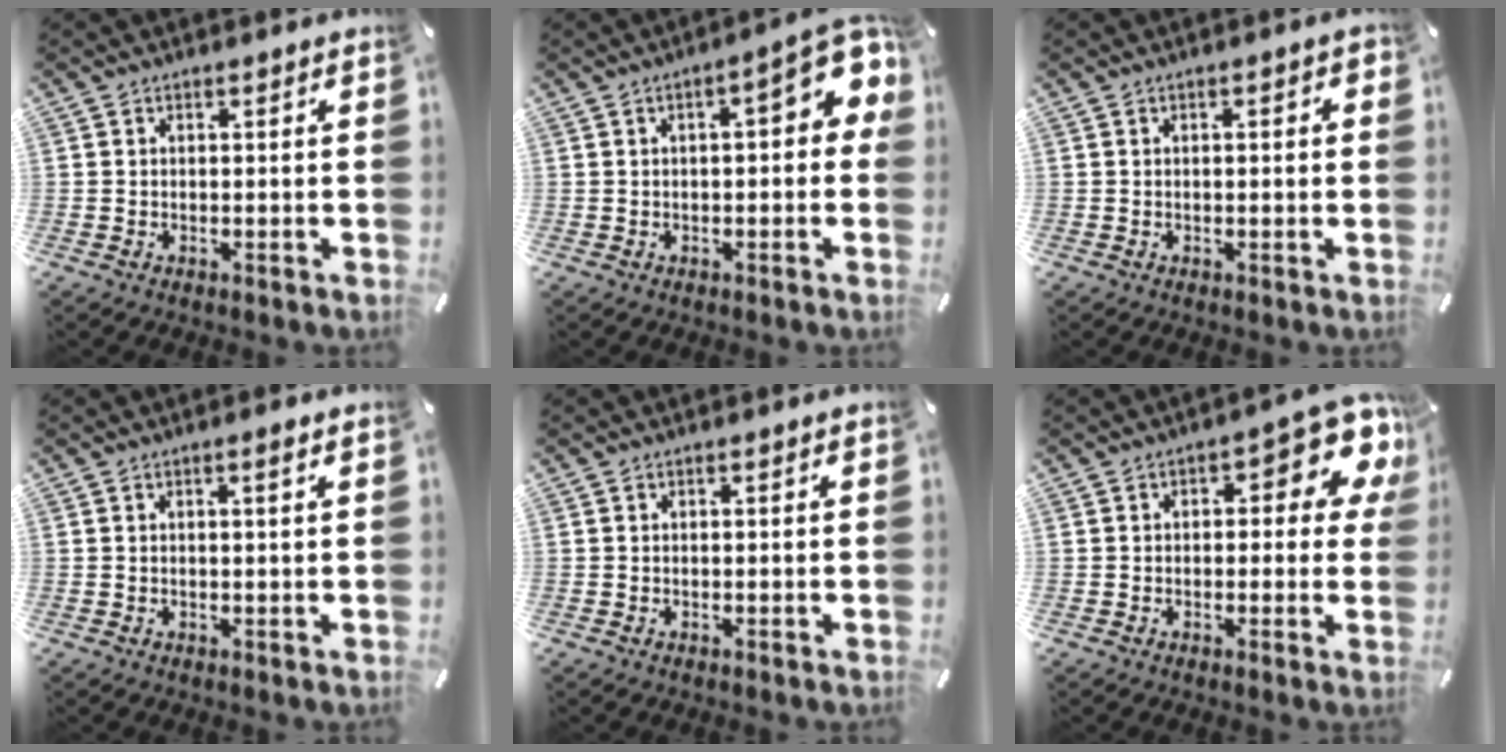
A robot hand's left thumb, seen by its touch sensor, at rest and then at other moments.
{"total": 10.1, "force": [3.3, 3.4, 9.0], "torque": [-0.112, -0.029, 0.051]}
{"total": 1.6, "force": [0.0, 0.5, 1.5], "torque": [-0.021, -0.001, -0.003]}
{"total": 1.6, "force": [0.5, 0.0, 1.5], "torque": [-0.028, 0.000, 0.008]}
{"total": 0.0}
{"total": 11.2, "force": [4.5, 4.9, 9.1], "torque": [-0.103, -0.036, 0.070]}